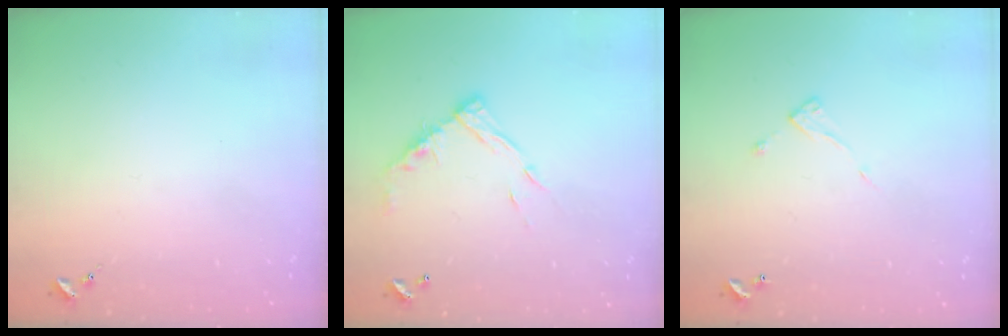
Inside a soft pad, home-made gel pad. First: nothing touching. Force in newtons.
{"total": 12.1, "press": 12.1, "slide": 1.1}
{"total": 4.7, "press": 4.7, "slide": 0.3}